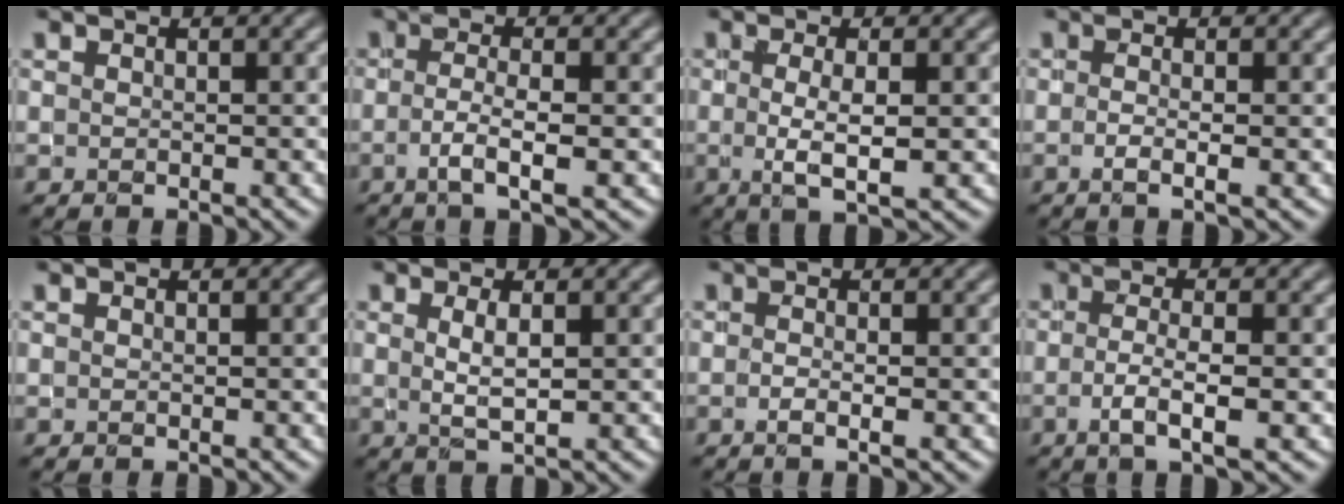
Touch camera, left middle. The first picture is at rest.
{"total": 3.1, "force": [-0.8, 0.7, 2.9], "torque": [-0.057, -0.002, -0.017]}
{"total": 3.4, "force": [-0.2, 0.7, 3.3], "torque": [-0.064, -0.008, -0.001]}
{"total": 1.6, "force": [-0.4, 0.4, 1.5], "torque": [-0.028, -0.007, -0.010]}
{"total": 0.0}
{"total": 2.2, "force": [0.4, 0.6, 2.1], "torque": [-0.040, -0.004, 0.012]}
{"total": 1.3, "force": [-0.3, 0.3, 1.2], "torque": [-0.023, -0.008, -0.007]}
{"total": 3.1, "force": [-0.8, 0.7, 3.0], "torque": [-0.057, -0.002, -0.017]}